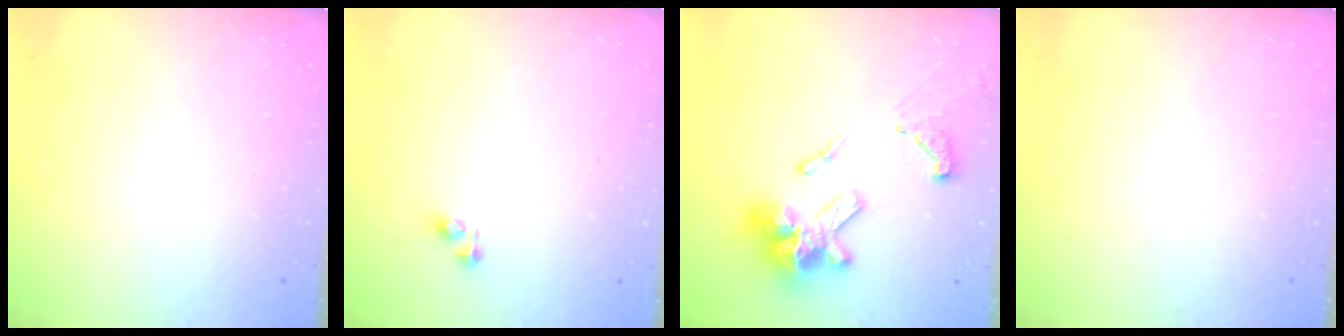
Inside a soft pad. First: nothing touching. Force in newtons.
{"total": 3.8, "press": 3.8, "slide": 0.7}
{"total": 18.8, "press": 18.8, "slide": 1.6}
{"total": 0.0}